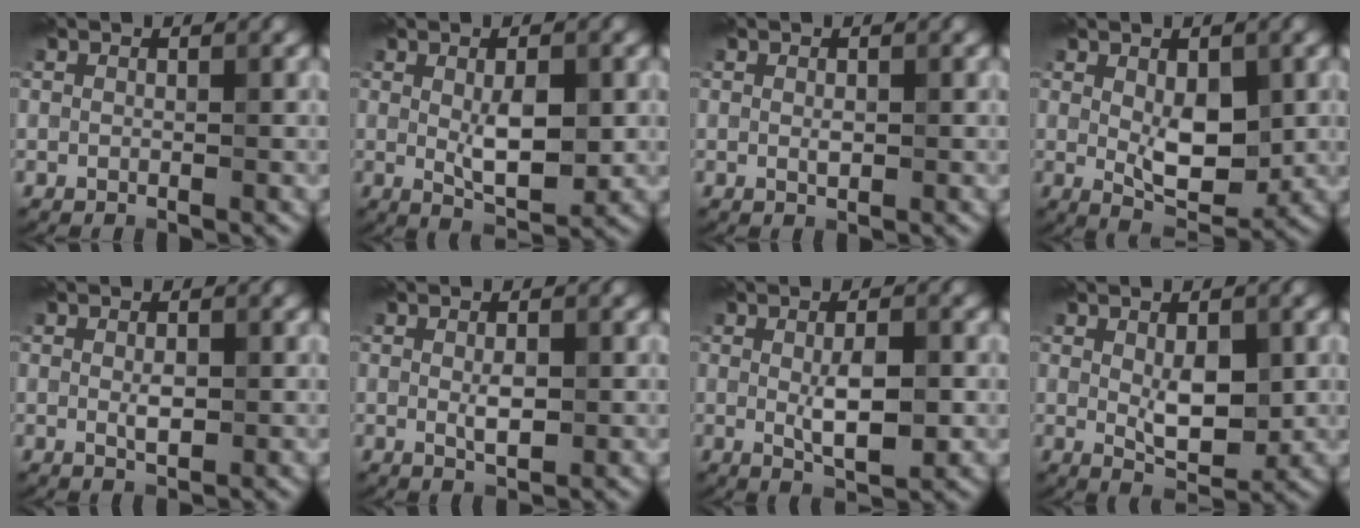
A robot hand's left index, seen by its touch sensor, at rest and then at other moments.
{"total": 4.8, "force": [0.1, 2.0, 4.4], "torque": [-0.079, -0.007, 0.007]}
{"total": 0.8, "force": [-0.1, 0.4, 0.7], "torque": [-0.015, -0.003, 0.000]}
{"total": 5.5, "force": [0.3, 3.0, 4.6], "torque": [-0.083, -0.010, 0.014]}
{"total": 1.5, "force": [-0.1, 0.8, 1.3], "torque": [-0.027, -0.005, 0.001]}
{"total": 2.0, "force": [-0.1, 0.9, 1.7], "torque": [-0.036, -0.005, 0.002]}
{"total": 4.3, "force": [-0.2, 1.6, 3.9], "torque": [-0.073, -0.006, -0.001]}
{"total": 4.6, "force": [0.3, 2.3, 3.9], "torque": [-0.067, -0.008, 0.013]}